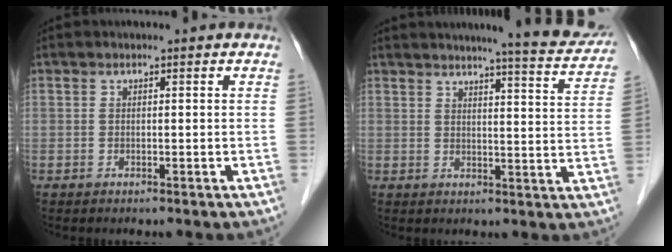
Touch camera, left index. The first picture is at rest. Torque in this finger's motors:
{"motor_torque": [0.27, -0.27, 0.43, 0.06]}